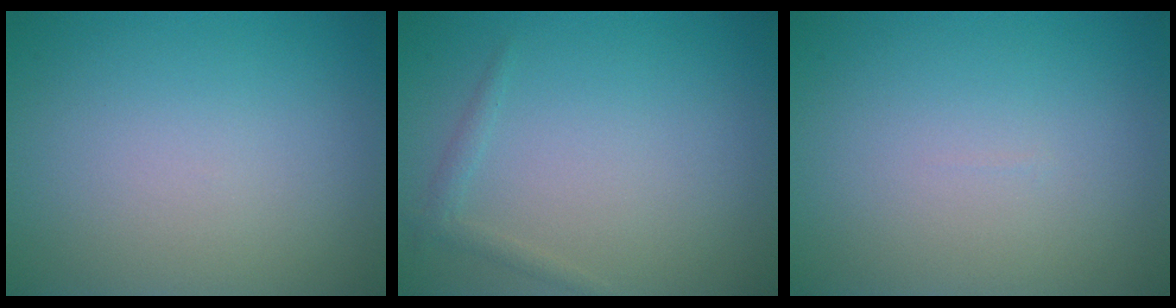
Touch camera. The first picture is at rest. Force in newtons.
{"total": 1.1, "press": 1.1, "slide": 0.0}
{"total": 0.0}